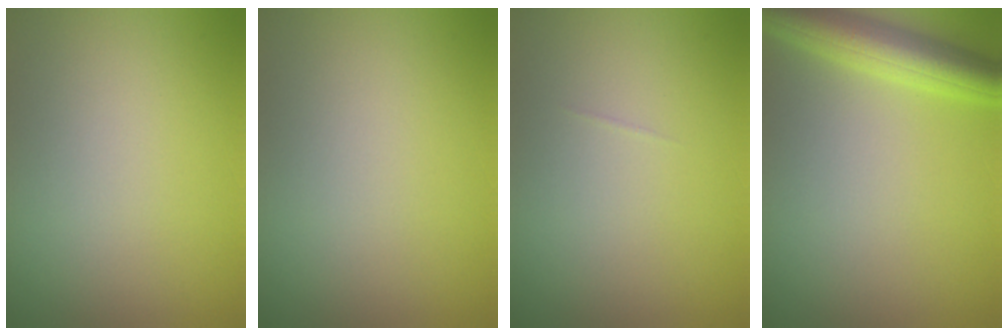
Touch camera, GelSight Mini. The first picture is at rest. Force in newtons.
{"total": 0.0}
{"total": 0.0}
{"total": 5.2, "press": 5.2, "slide": 0.2}